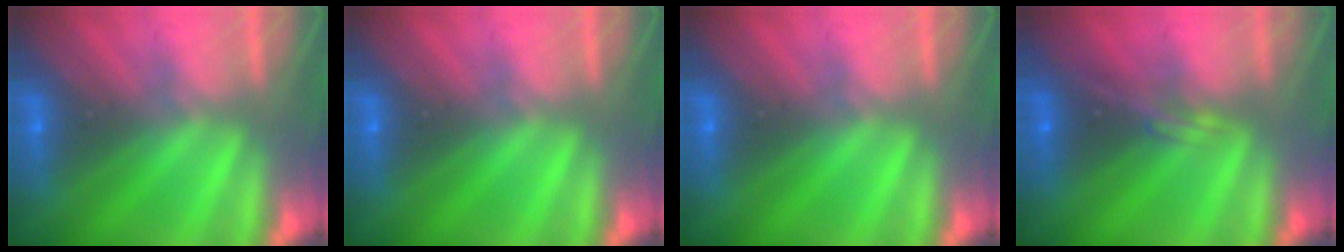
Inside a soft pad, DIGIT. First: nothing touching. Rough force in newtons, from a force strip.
{"total": 0.0}
{"total": 0.0}
{"total": 2.3}